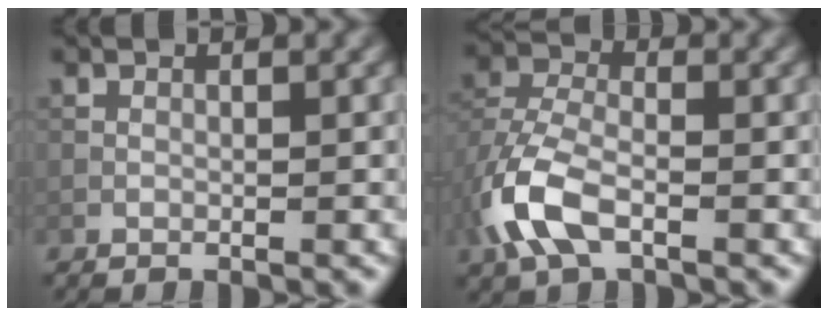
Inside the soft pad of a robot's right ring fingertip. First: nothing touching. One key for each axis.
{"total": 6.4, "fx": -2.7, "fy": 3.4, "fz": 4.7, "tx": -0.116, "ty": -0.002, "tz": -0.065}